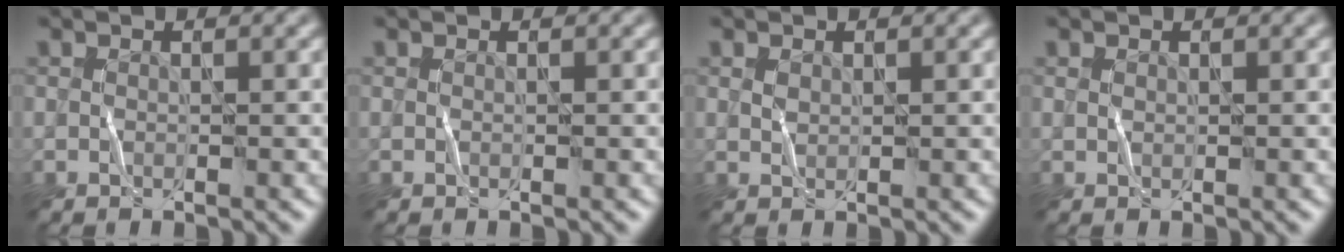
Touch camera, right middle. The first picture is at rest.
{"total": 0.0}
{"total": 0.0}
{"total": 0.0}